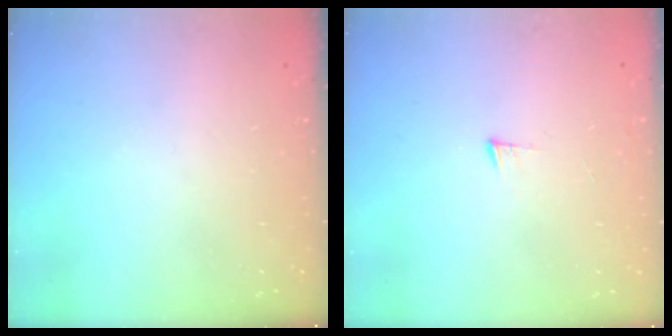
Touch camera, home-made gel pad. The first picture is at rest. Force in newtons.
{"total": 3.2, "press": 3.2, "slide": 0.4}